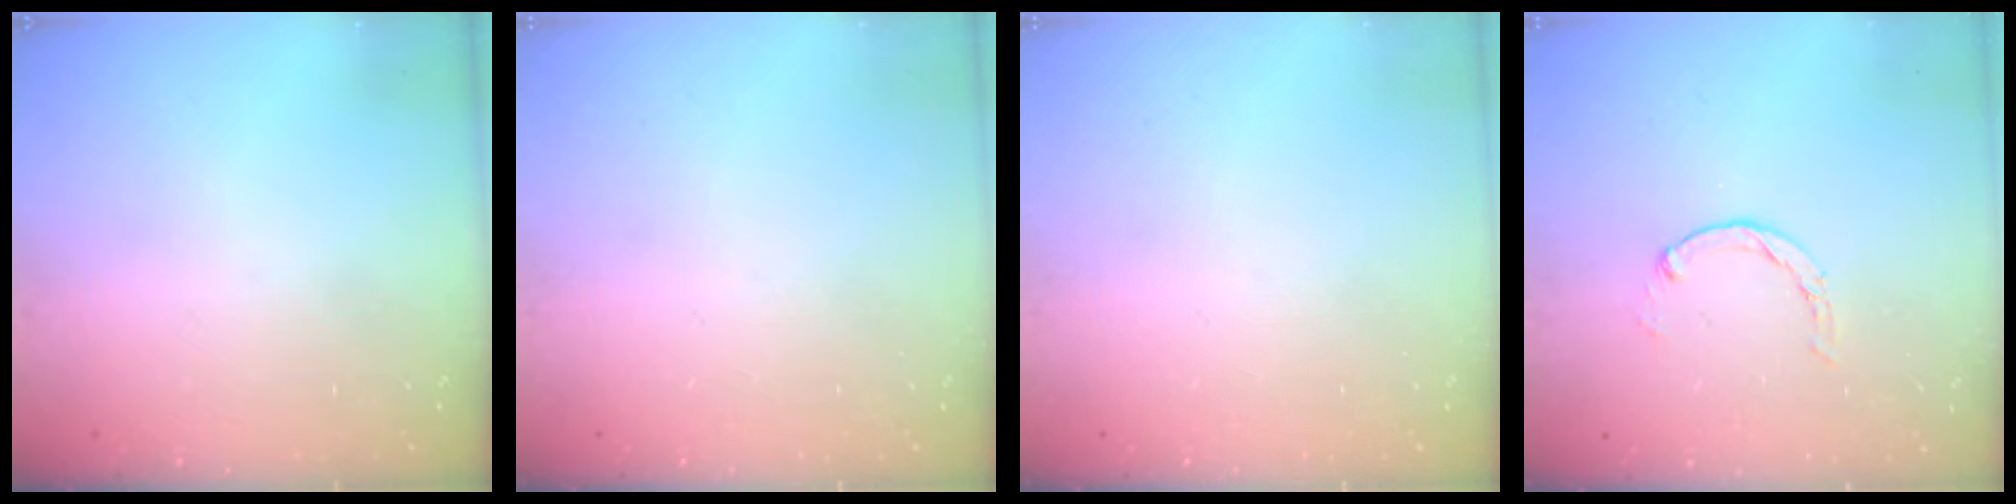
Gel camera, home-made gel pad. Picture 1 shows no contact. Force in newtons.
{"total": 0.0}
{"total": 0.0}
{"total": 0.7, "press": 0.7, "slide": 0.2}